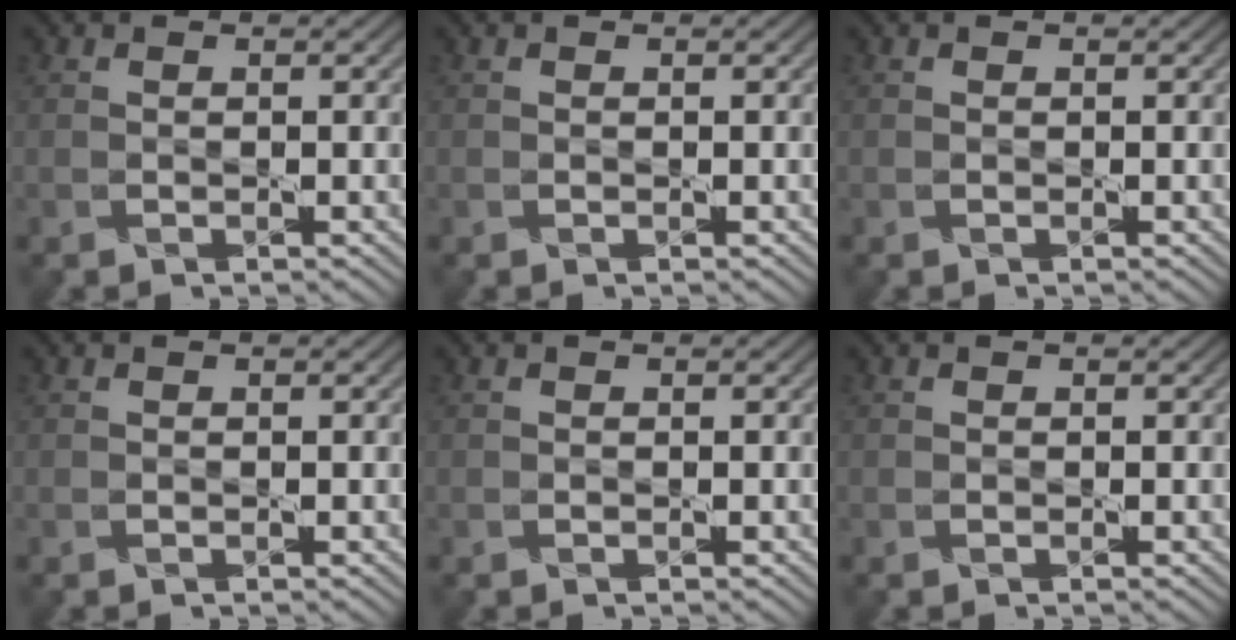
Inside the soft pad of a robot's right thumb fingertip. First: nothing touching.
{"total": 0.0}
{"total": 0.0}
{"total": 0.0}
{"total": 0.0}
{"total": 0.0}